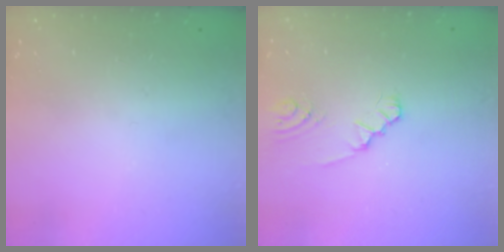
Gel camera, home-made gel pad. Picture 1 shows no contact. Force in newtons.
{"total": 1.8, "press": 1.8, "slide": 0.2}